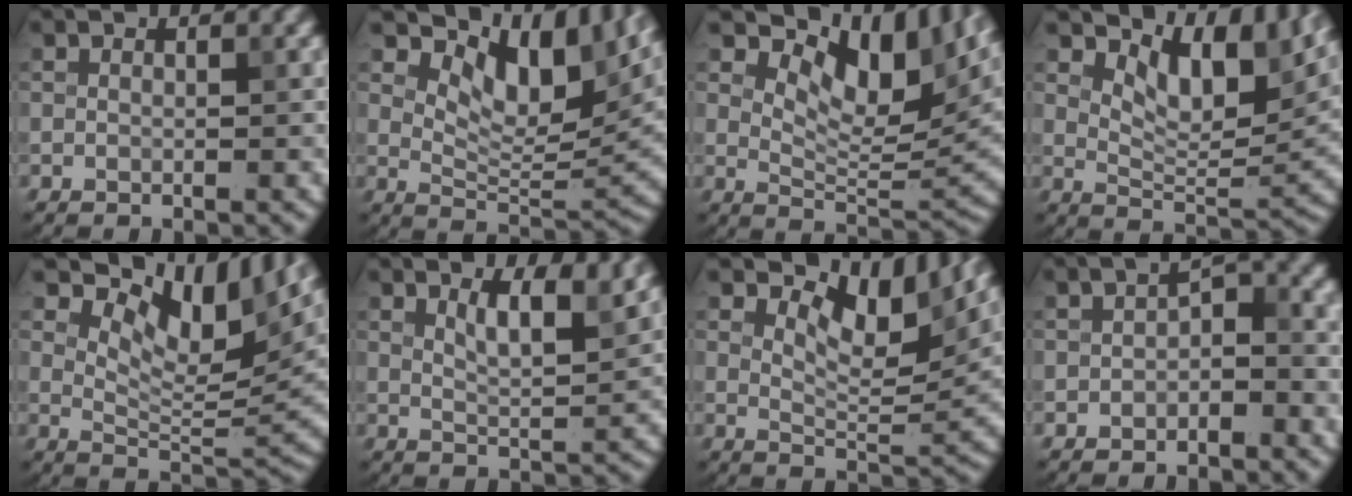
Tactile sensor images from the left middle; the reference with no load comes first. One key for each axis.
{"total": 10.4, "fx": 6.4, "fy": 4.3, "fz": 7.0, "tx": -0.107, "ty": 0.002, "tz": 0.113}
{"total": 11.2, "fx": 6.7, "fy": 4.5, "fz": 7.9, "tx": -0.125, "ty": 0.009, "tz": 0.116}
{"total": 7.5, "fx": 4.5, "fy": 3.3, "fz": 5.0, "tx": -0.077, "ty": -0.007, "tz": 0.073}
{"total": 10.2, "fx": 6.5, "fy": 3.6, "fz": 6.9, "tx": -0.108, "ty": 0.003, "tz": 0.114}
{"total": 4.8, "fx": 2.7, "fy": 1.5, "fz": 3.7, "tx": -0.058, "ty": 0.001, "tz": 0.040}
{"total": 6.5, "fx": 3.7, "fy": 2.7, "fz": 4.7, "tx": -0.072, "ty": -0.001, "tz": 0.057}
{"total": 2.9, "fx": -1.2, "fy": 1.5, "fz": 2.2, "tx": -0.032, "ty": 0.012, "tz": -0.025}